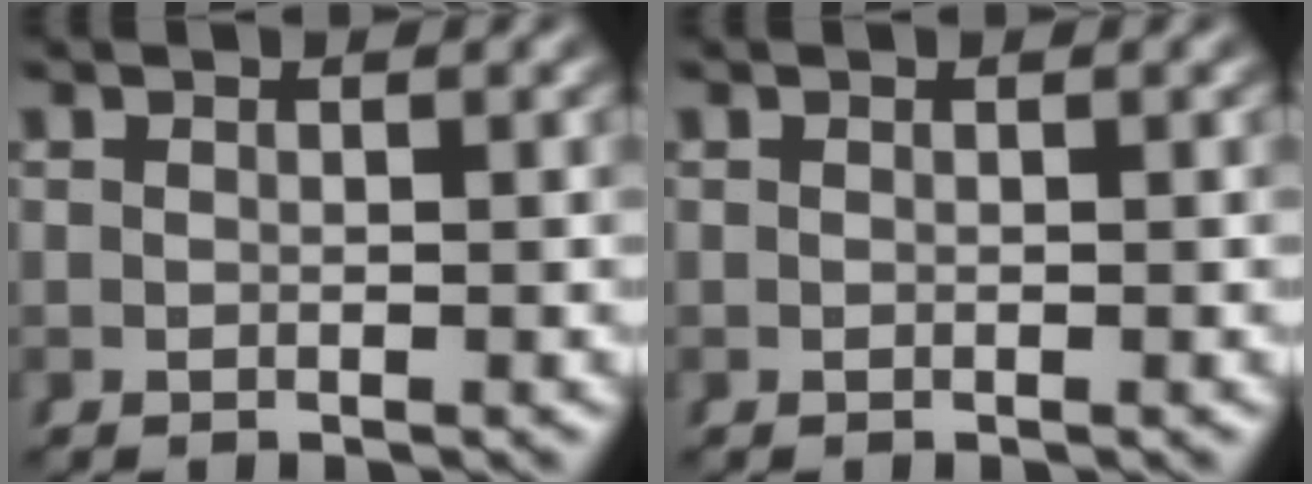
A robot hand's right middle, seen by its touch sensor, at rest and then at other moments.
{"total": 0.0}